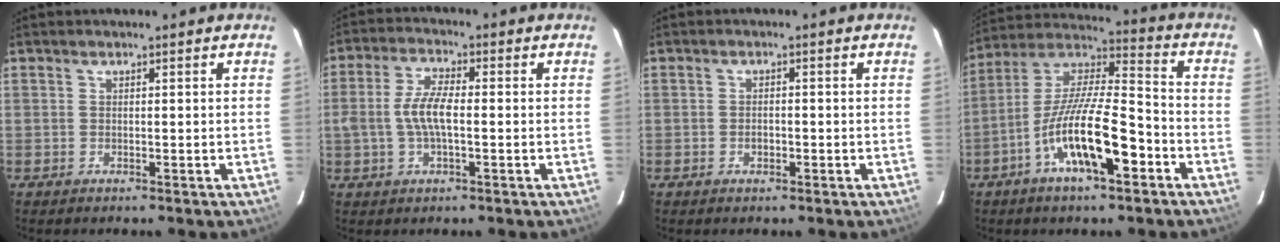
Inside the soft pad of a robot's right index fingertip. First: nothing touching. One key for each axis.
{"total": 6.6, "fx": -0.8, "fy": 2.4, "fz": 6.1, "tx": -0.124, "ty": 0.008, "tz": -0.016}
{"total": 1.5, "fx": -0.7, "fy": 1.0, "fz": 0.9, "tx": -0.018, "ty": 0.002, "tz": -0.011}
{"total": 15.9, "fx": -7.2, "fy": 3.9, "fz": 13.7, "tx": -0.254, "ty": -0.007, "tz": -0.133}